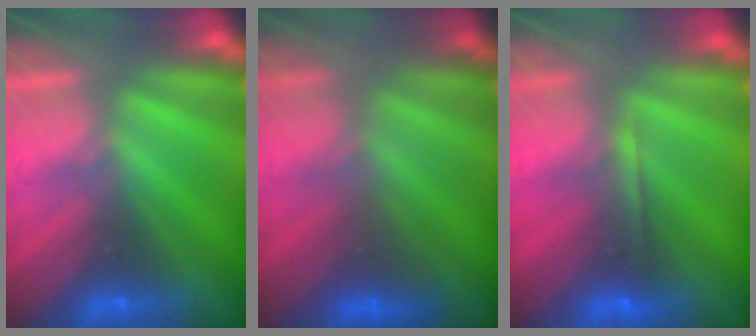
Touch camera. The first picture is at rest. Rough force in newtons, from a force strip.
{"total": 2.5}
{"total": 1.8}